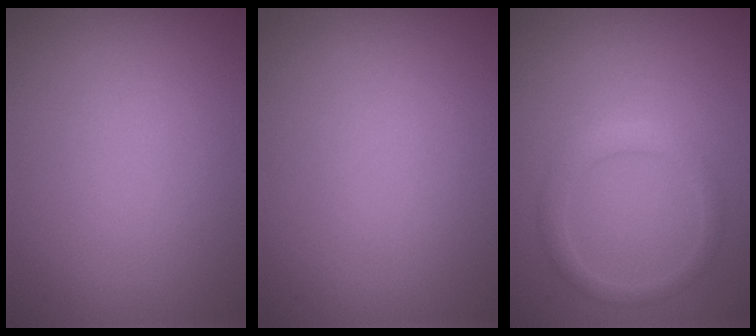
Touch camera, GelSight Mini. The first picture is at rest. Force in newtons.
{"total": 0.0}
{"total": 2.1, "press": 2.1, "slide": 0.2}